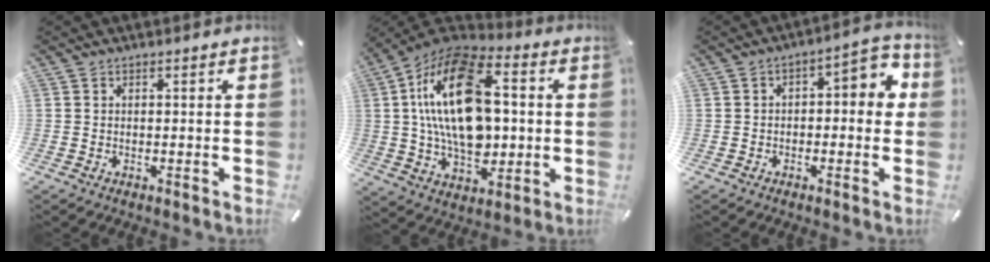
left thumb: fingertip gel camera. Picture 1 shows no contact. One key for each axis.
{"total": 23.0, "fx": 2.7, "fy": 14.5, "fz": 17.6, "tx": -0.351, "ty": -0.001, "tz": 0.040}
{"total": 5.9, "fx": -0.1, "fy": 3.3, "fz": 4.9, "tx": -0.068, "ty": 0.008, "tz": -0.011}